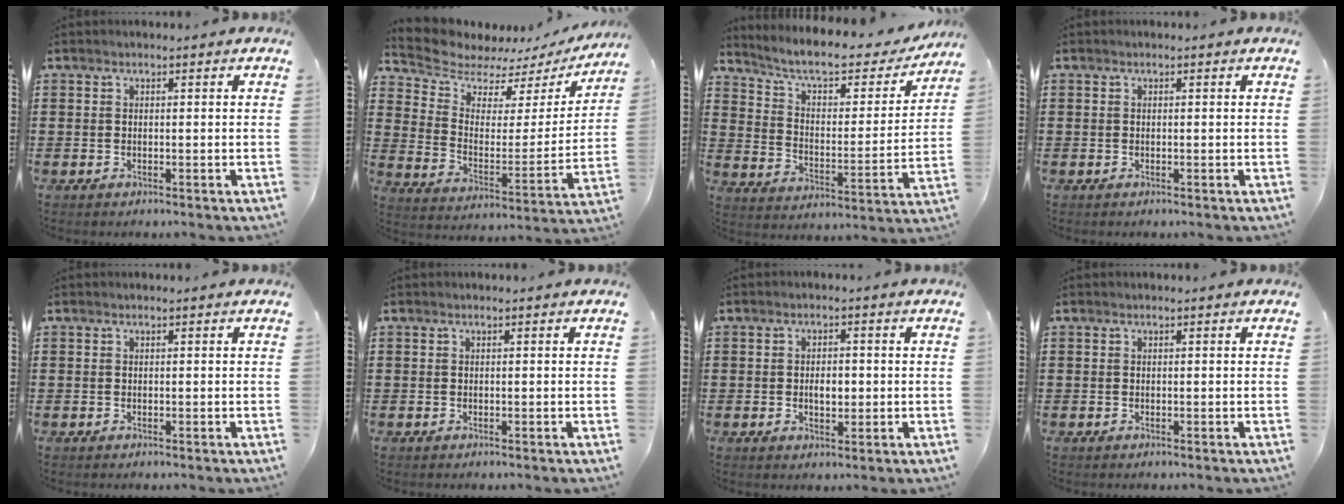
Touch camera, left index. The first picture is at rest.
{"total": 6.9, "force": [6.2, 2.6, 1.5], "torque": [-0.070, -0.039, 0.110]}
{"total": 7.0, "force": [5.7, 1.7, 3.7], "torque": [-0.089, -0.037, 0.092]}
{"total": 0.0}
{"total": 0.0}
{"total": 0.0}
{"total": 2.9, "force": [-0.2, 1.6, 2.4], "torque": [-0.040, 0.000, -0.008]}
{"total": 0.0}